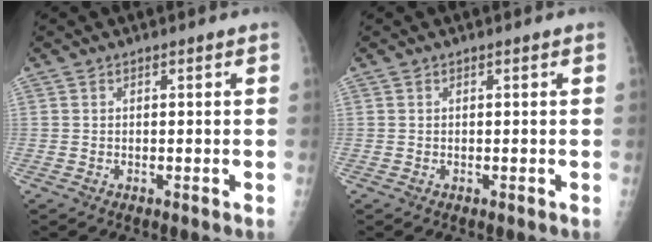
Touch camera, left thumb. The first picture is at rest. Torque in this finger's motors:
{"motor_torque": [-0.14, -0.14, -0.10, 0.00, 0.00]}